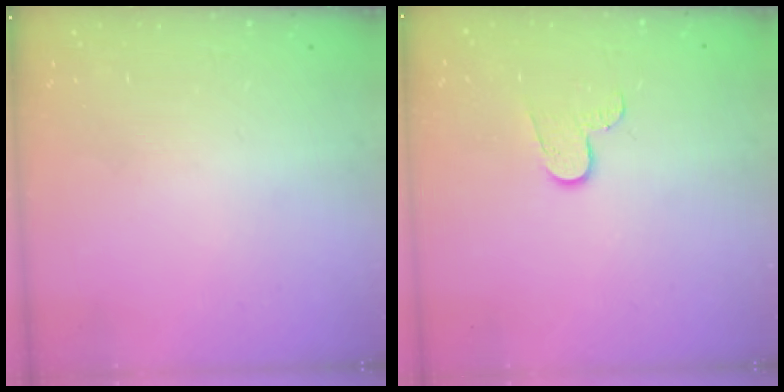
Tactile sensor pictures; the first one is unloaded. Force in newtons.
{"total": 6.9, "press": 6.9, "slide": 0.7}